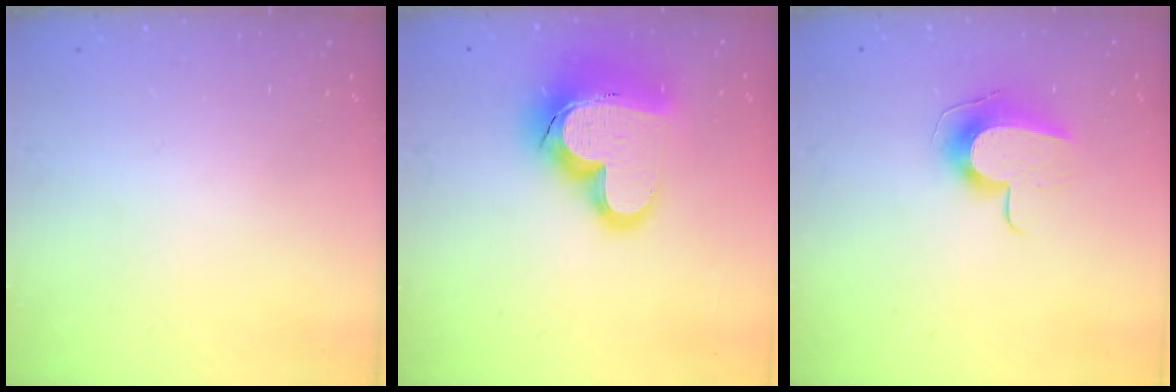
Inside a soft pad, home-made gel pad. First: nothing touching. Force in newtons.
{"total": 20.9, "press": 20.8, "slide": 1.9}
{"total": 9.9, "press": 9.9, "slide": 0.3}